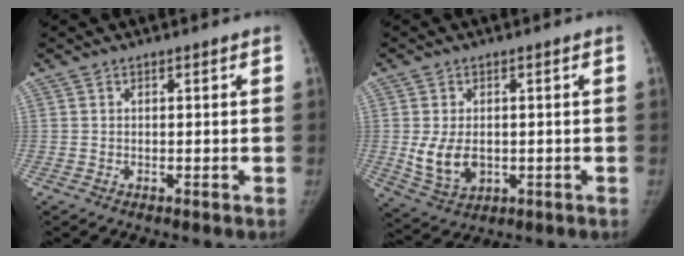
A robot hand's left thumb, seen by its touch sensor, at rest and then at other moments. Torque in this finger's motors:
{"motor_torque": [-0.16, 0.40, 0.11, -0.11, 0.04]}